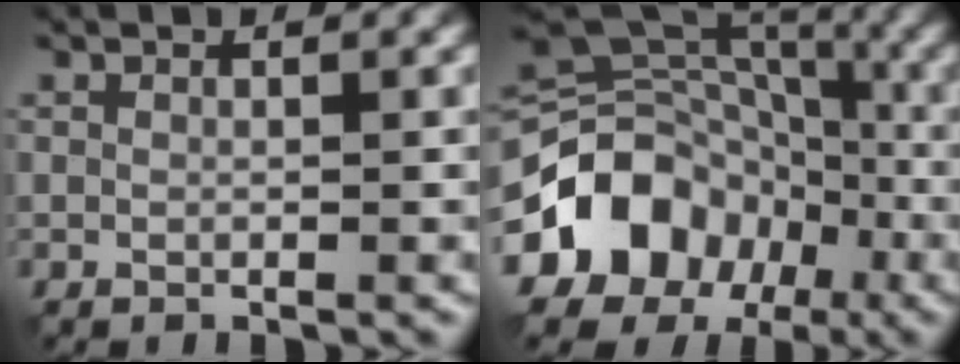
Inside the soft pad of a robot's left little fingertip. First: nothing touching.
{"total": 13.2, "force": [-5.5, 10.6, 5.7], "torque": [-0.114, 0.004, -0.117]}